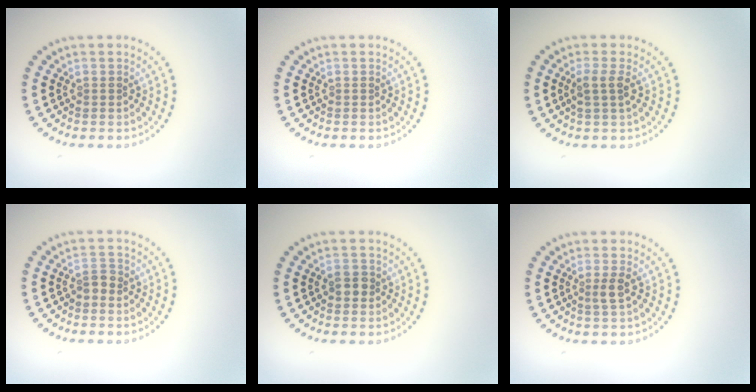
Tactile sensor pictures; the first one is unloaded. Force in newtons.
{"total": 0.0}
{"total": 1.7, "press": 1.4, "slide": 0.8}
{"total": 1.2, "press": 1.0, "slide": 0.6}
{"total": 1.4, "press": 1.3, "slide": 0.3}
{"total": 1.5, "press": 1.2, "slide": 0.8}